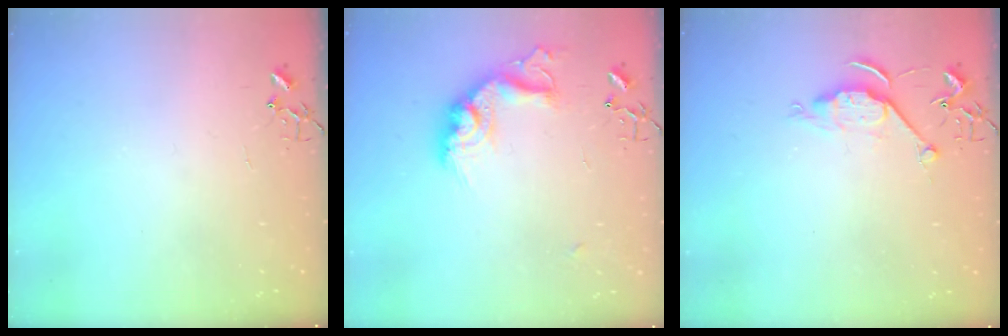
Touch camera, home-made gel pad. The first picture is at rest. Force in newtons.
{"total": 16.9, "press": 16.9, "slide": 1.2}
{"total": 6.2, "press": 6.2, "slide": 0.5}